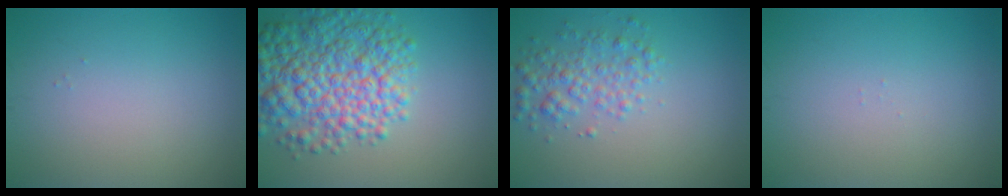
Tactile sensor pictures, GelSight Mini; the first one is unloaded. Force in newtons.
{"total": 8.9, "press": 8.9, "slide": 0.3}
{"total": 3.0, "press": 3.0, "slide": 0.1}
{"total": 0.0}